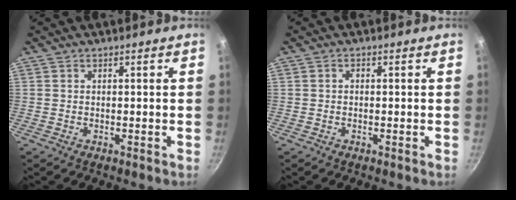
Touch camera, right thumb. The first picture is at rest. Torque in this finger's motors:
{"motor_torque": [0.03, 0.31, 0.33, 0.02, -0.02]}